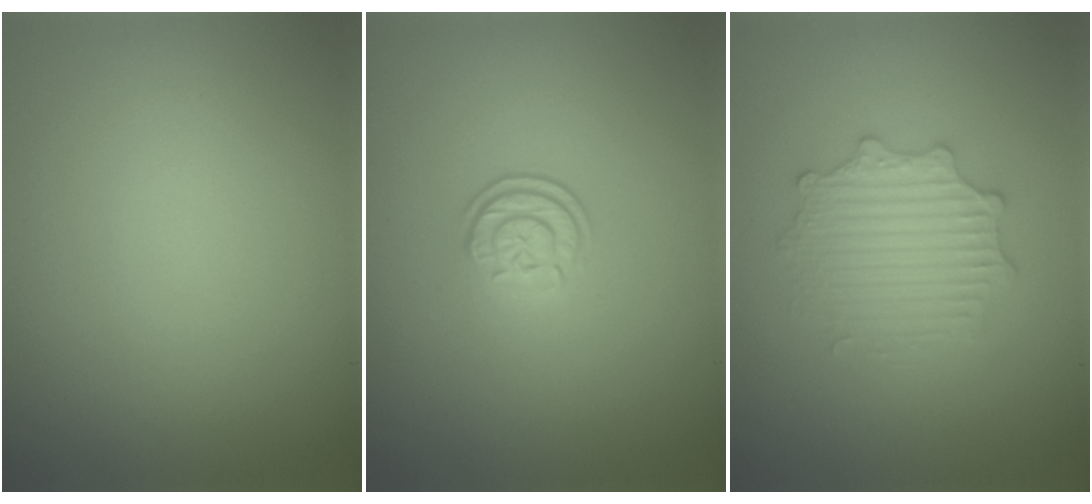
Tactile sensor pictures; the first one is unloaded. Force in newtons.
{"total": 2.3, "press": 1.9, "slide": 1.4}
{"total": 3.0, "press": 2.9, "slide": 0.4}